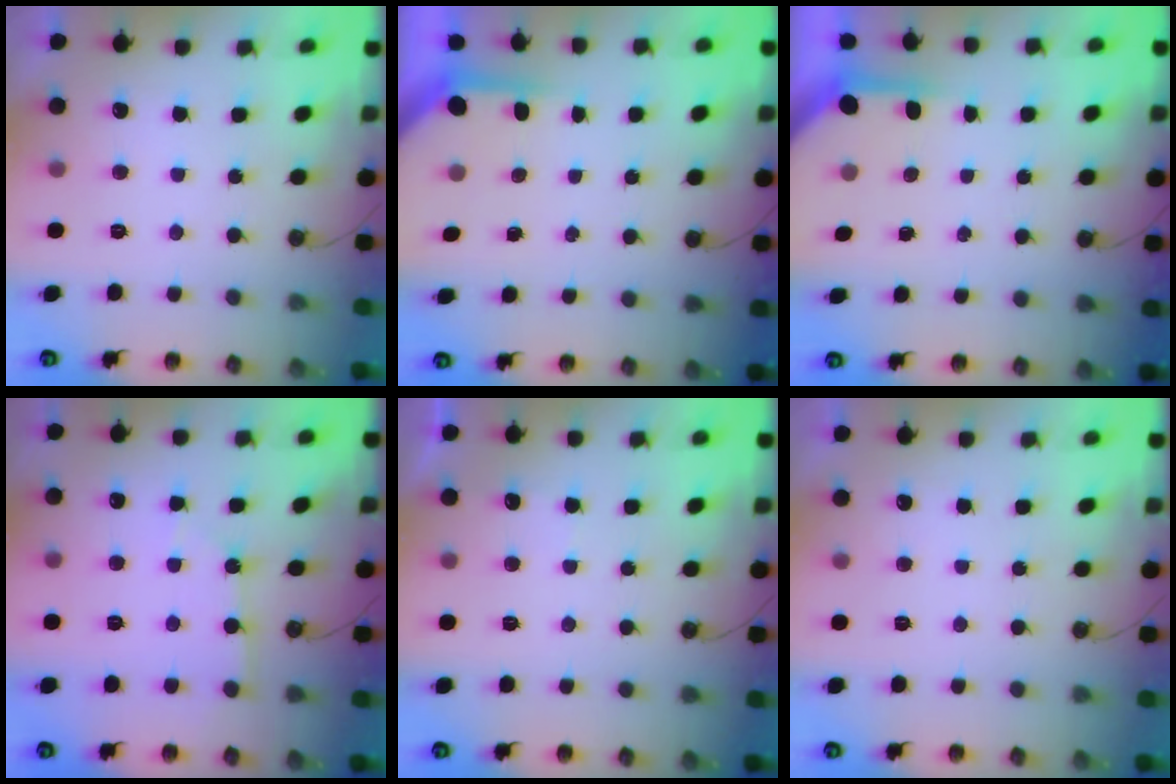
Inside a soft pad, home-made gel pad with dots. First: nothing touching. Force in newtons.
{"total": 3.5, "press": 3.5, "slide": 0.3}
{"total": 3.9, "press": 3.9, "slide": 0.3}
{"total": 3.8, "press": 3.8, "slide": 0.5}
{"total": 2.5, "press": 2.5, "slide": 0.5}
{"total": 0.0}